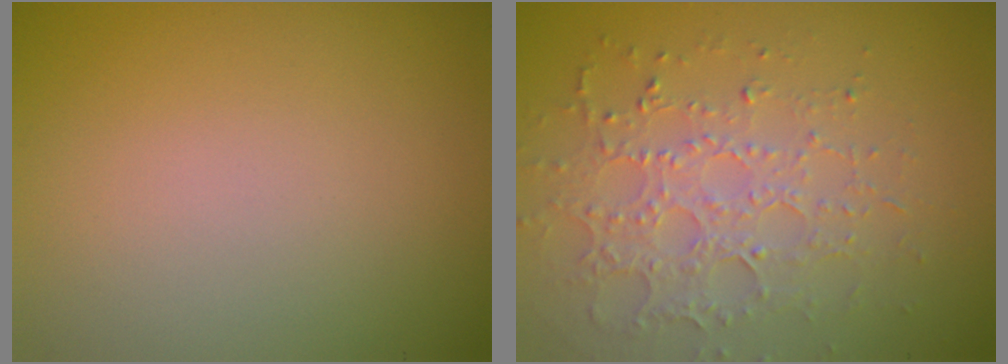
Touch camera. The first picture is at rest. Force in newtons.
{"total": 3.5, "press": 3.4, "slide": 1.0}